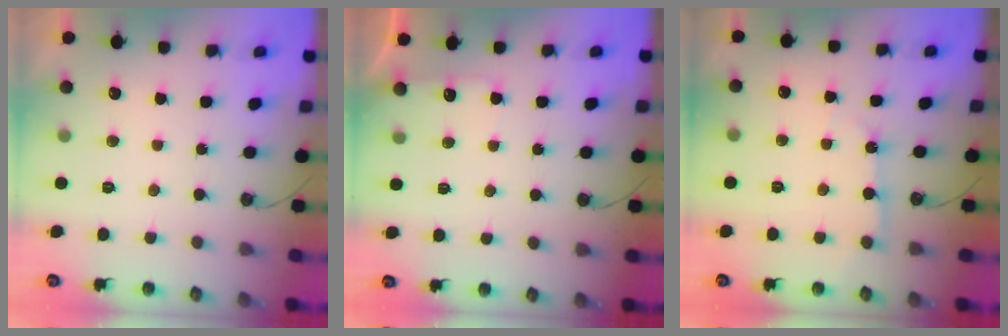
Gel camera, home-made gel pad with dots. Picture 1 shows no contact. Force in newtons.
{"total": 5.0, "press": 4.9, "slide": 0.8}
{"total": 4.0, "press": 3.9, "slide": 0.5}